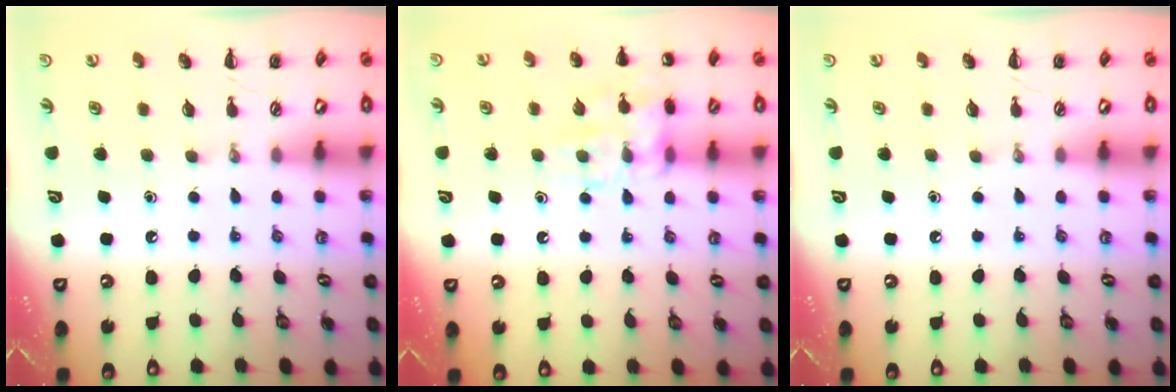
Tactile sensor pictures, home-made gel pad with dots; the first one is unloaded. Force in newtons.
{"total": 13.3, "press": 13.3, "slide": 0.8}
{"total": 0.0}